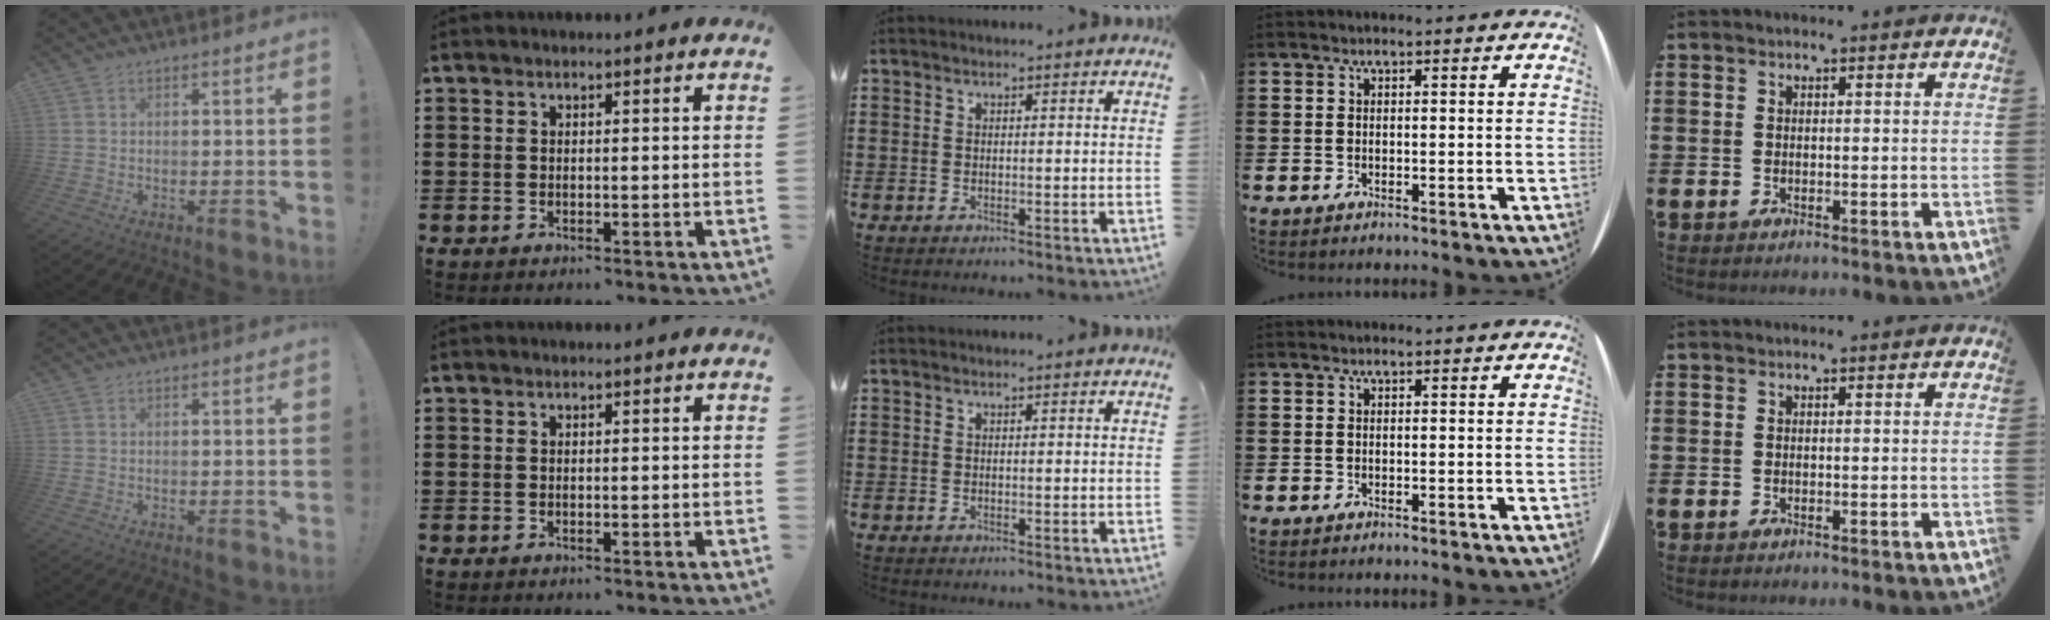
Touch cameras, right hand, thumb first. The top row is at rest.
{}